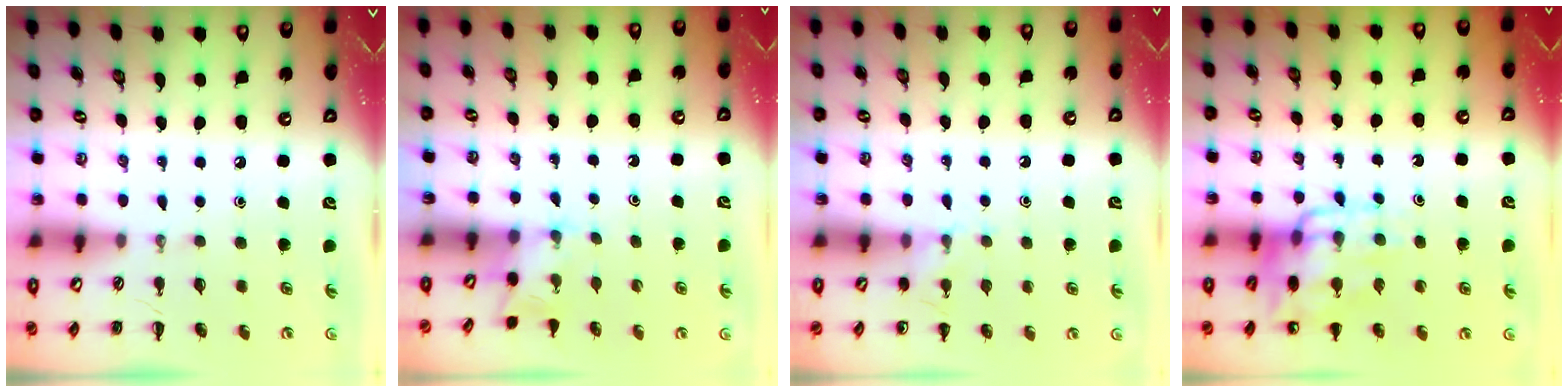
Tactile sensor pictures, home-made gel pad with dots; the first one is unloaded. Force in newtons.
{"total": 2.6, "press": 2.5, "slide": 0.9}
{"total": 6.3, "press": 5.9, "slide": 2.1}
{"total": 12.6, "press": 12.3, "slide": 2.8}